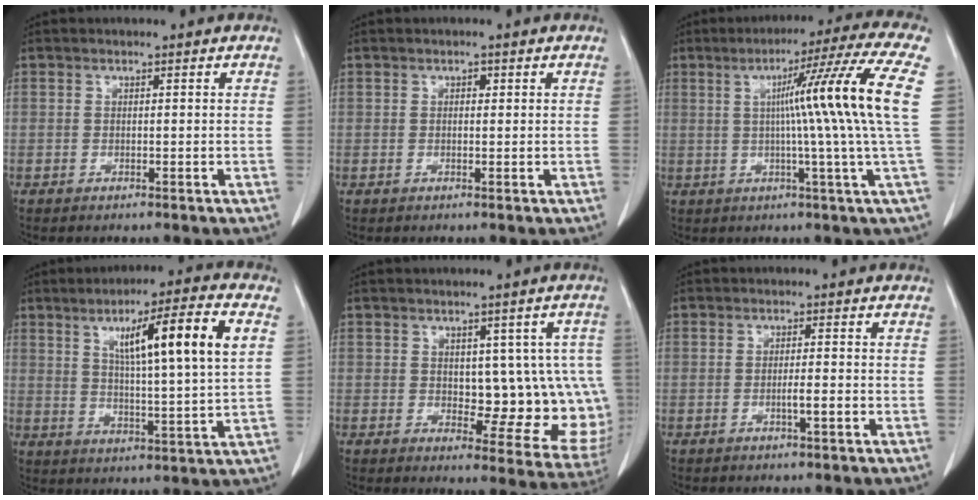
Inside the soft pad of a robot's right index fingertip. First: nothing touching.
{"total": 0.9, "force": [0.3, 0.6, 0.6], "torque": [-0.004, 0.001, 0.003]}
{"total": 15.4, "force": [2.1, -3.4, 14.9], "torque": [-0.196, 0.010, 0.023]}
{"total": 14.5, "force": [4.9, 0.2, 13.6], "torque": [-0.217, 0.011, 0.074]}
{"total": 11.7, "force": [0.6, 6.1, 9.9], "torque": [-0.090, 0.008, 0.020]}
{"total": 2.3, "force": [-0.8, 0.1, 2.1], "torque": [-0.035, 0.000, -0.014]}